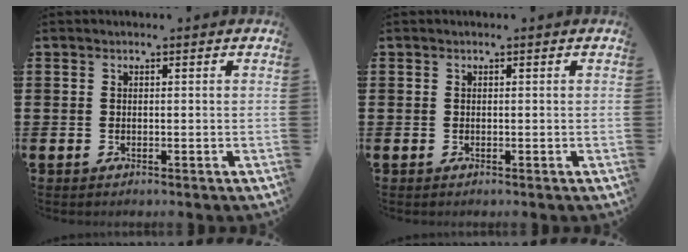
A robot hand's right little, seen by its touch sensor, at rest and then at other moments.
{"total": 0.0}